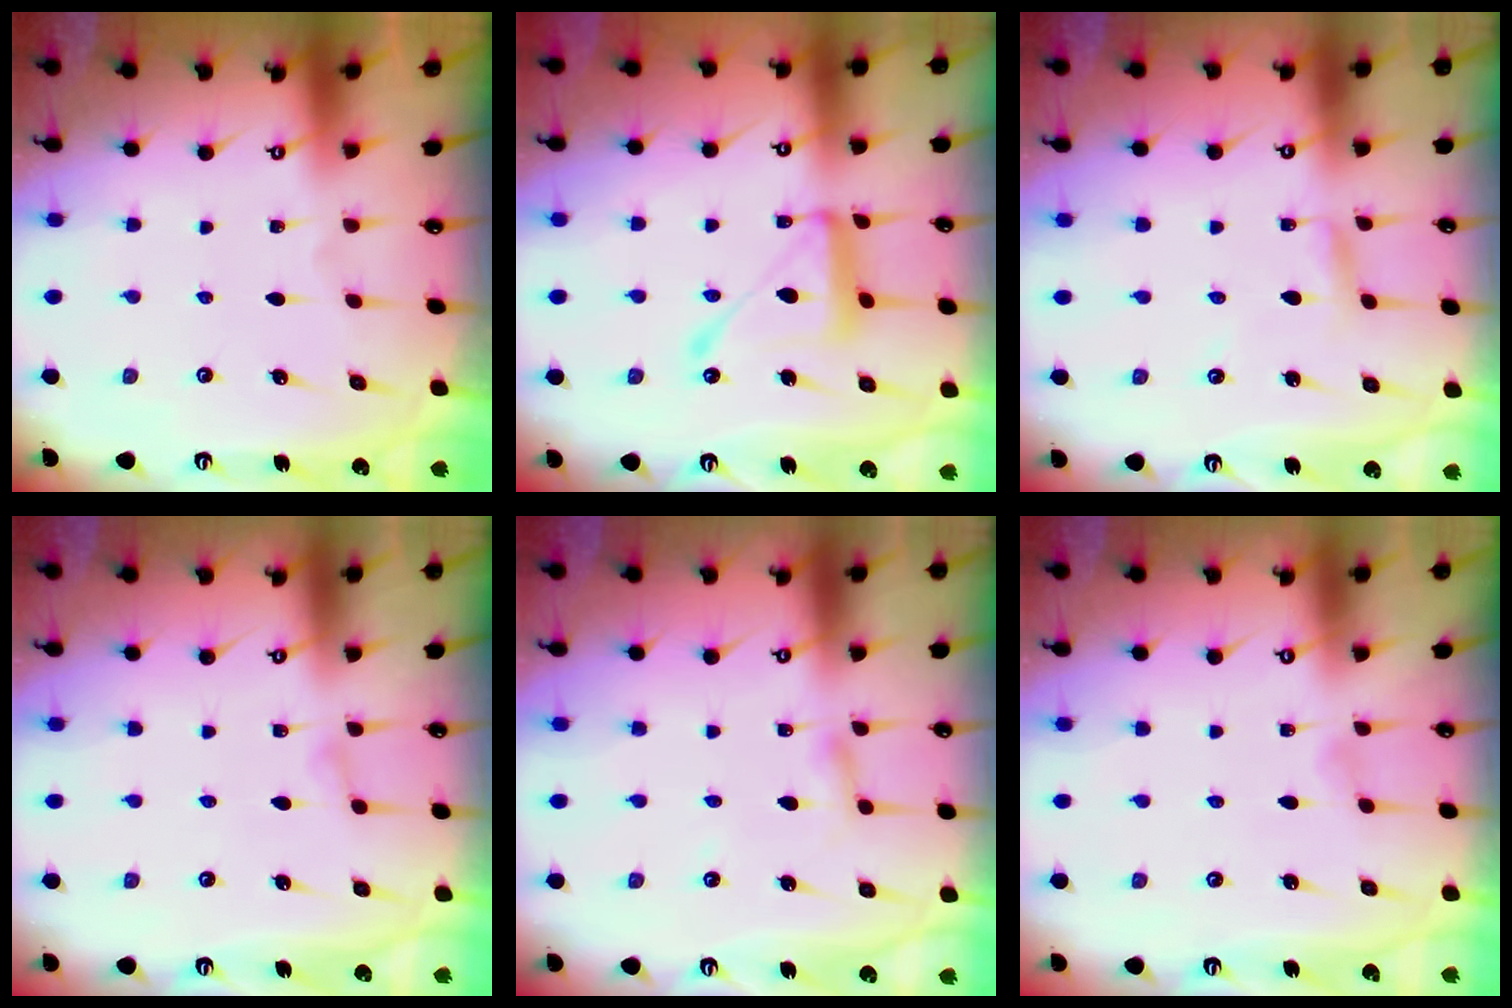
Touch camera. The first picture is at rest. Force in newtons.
{"total": 13.1, "press": 13.0, "slide": 1.3}
{"total": 2.0, "press": 2.0, "slide": 0.2}
{"total": 2.2, "press": 2.1, "slide": 0.3}
{"total": 3.0, "press": 3.0, "slide": 0.3}
{"total": 1.9, "press": 1.9, "slide": 0.2}